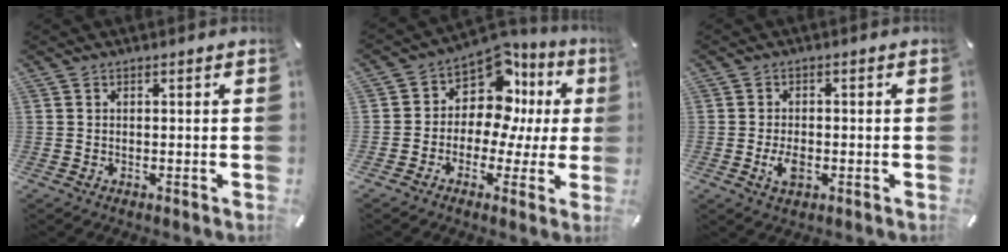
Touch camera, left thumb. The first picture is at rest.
{"total": 11.3, "force": [4.8, 7.8, 6.6], "torque": [-0.125, -0.047, 0.085]}
{"total": 4.2, "force": [-1.2, 2.6, 3.1], "torque": [-0.066, 0.003, -0.022]}